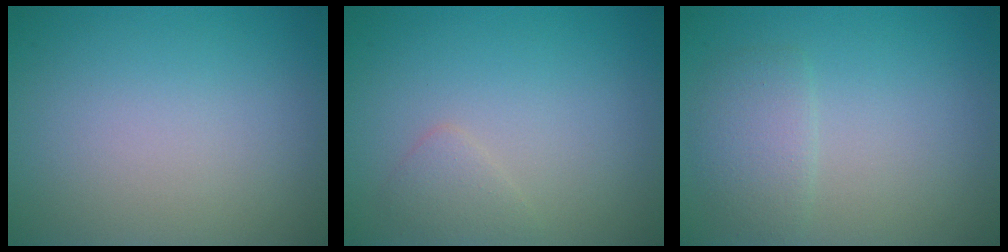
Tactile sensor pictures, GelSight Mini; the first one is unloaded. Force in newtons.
{"total": 1.2, "press": 1.2, "slide": 0.1}
{"total": 2.3, "press": 2.2, "slide": 0.1}